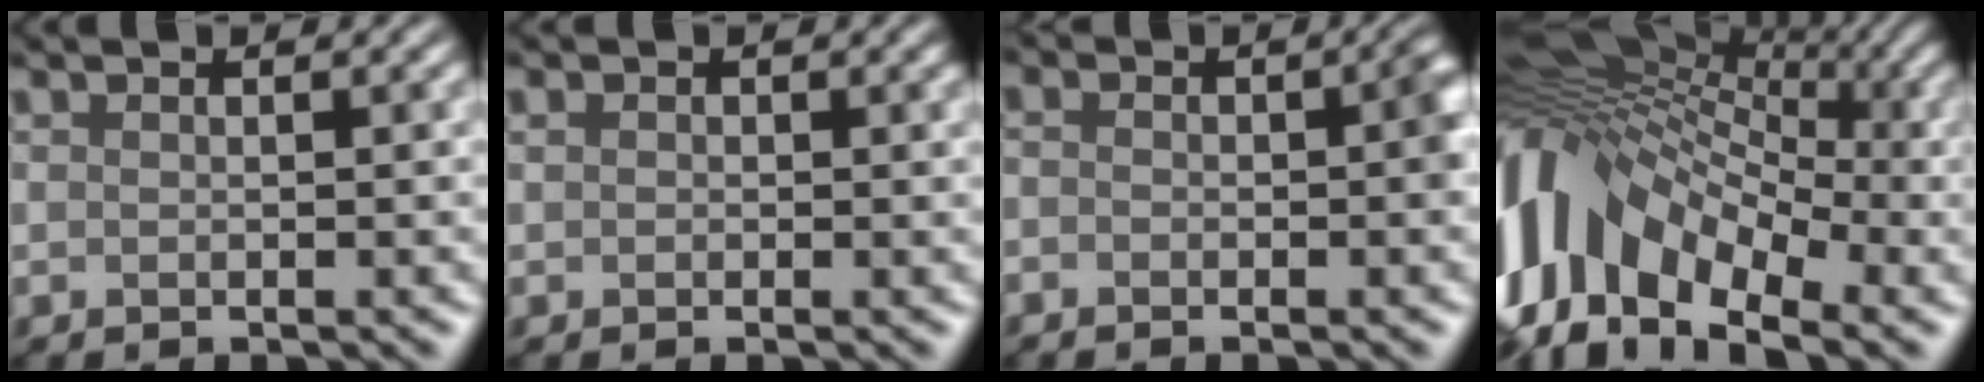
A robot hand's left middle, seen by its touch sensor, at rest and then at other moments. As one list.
[{"total": 1.7, "force": [-0.4, -0.9, -1.4], "torque": [0.002, -0.002, 0.013]}, {"total": 2.0, "force": [-1.9, -0.6, 0.2], "torque": [-0.025, 0.001, -0.012]}, {"total": 12.3, "force": [-4.0, 8.0, 8.4], "torque": [-0.205, 0.011, -0.058]}]